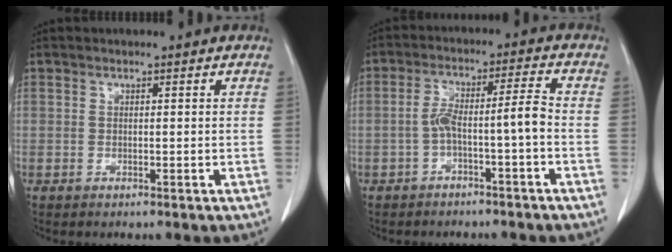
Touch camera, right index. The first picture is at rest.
{"total": 5.8, "force": [-2.4, -0.1, 5.3], "torque": [-0.102, 0.033, -0.036]}